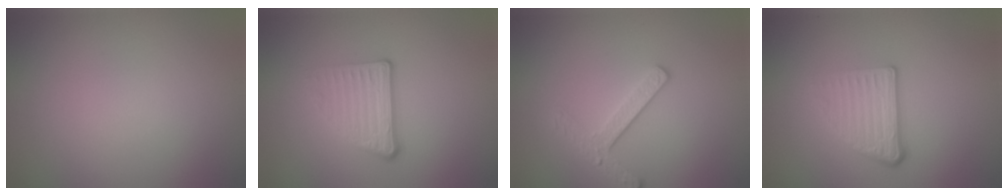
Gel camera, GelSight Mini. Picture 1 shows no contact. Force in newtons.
{"total": 3.5, "press": 2.5, "slide": 2.5}
{"total": 2.4, "press": 2.3, "slide": 0.8}
{"total": 3.6, "press": 2.3, "slide": 2.8}